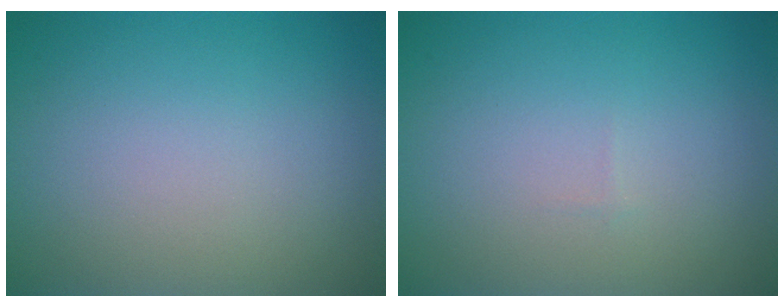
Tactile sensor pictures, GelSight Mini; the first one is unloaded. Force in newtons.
{"total": 0.0}